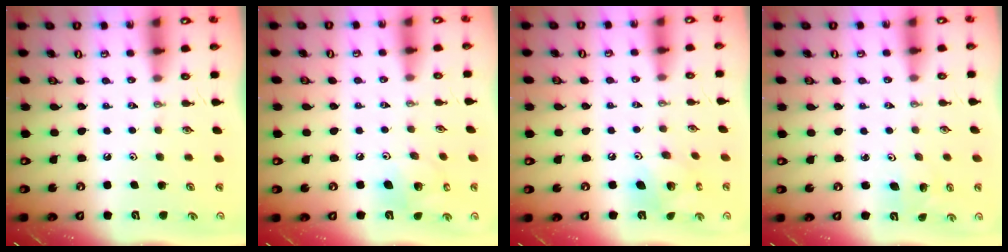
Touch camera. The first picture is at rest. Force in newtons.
{"total": 10.1, "press": 9.7, "slide": 2.8}
{"total": 10.4, "press": 10.4, "slide": 0.8}
{"total": 3.8, "press": 3.8, "slide": 0.2}